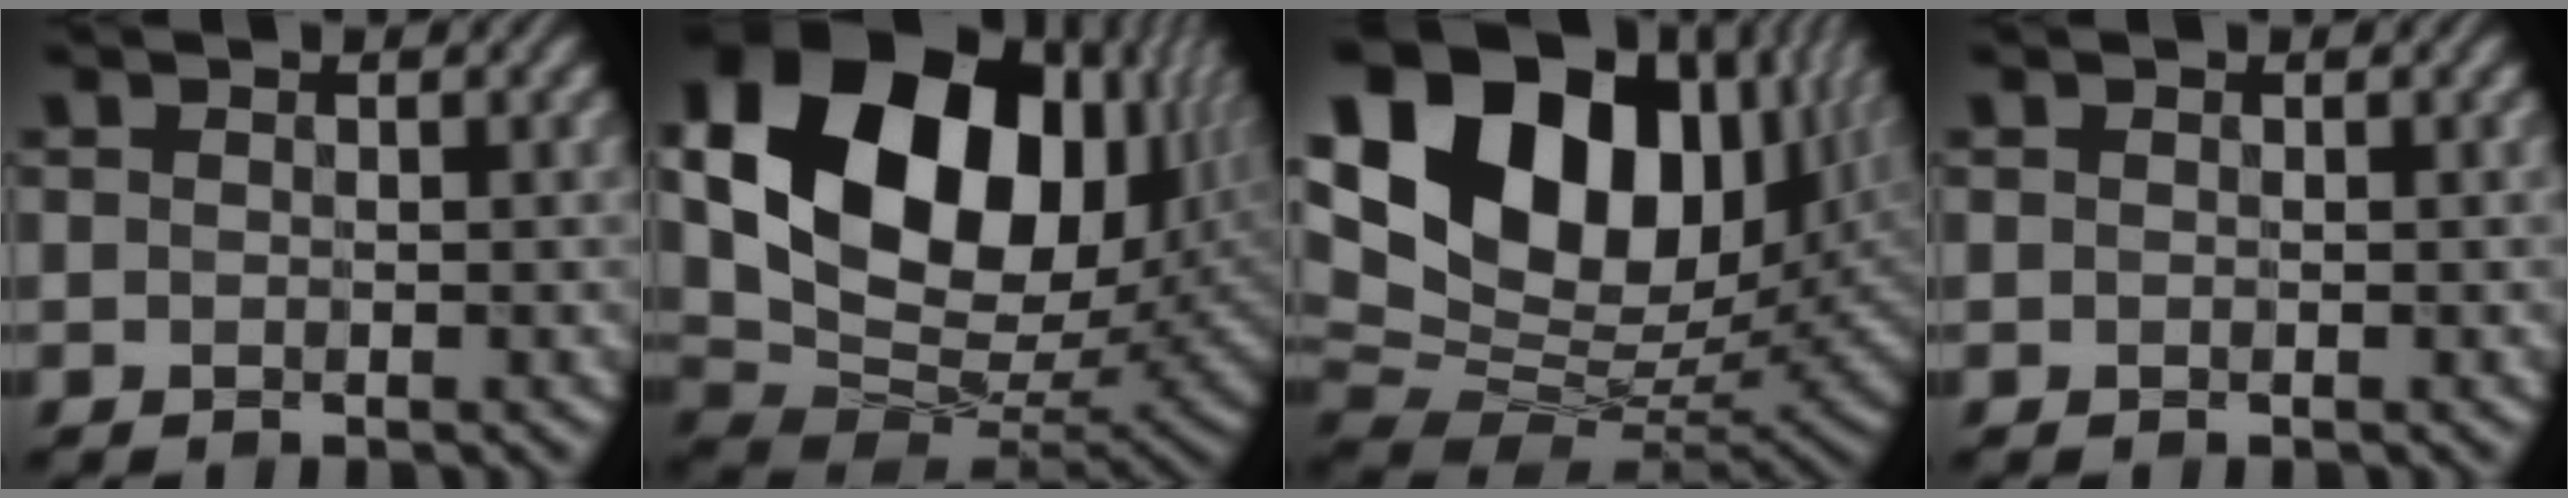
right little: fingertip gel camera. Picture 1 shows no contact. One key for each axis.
{"total": 20.0, "fx": 5.9, "fy": 13.2, "fz": 13.8, "tx": -0.280, "ty": 0.013, "tz": 0.111}
{"total": 20.3, "fx": 7.8, "fy": 13.0, "fz": 13.5, "tx": -0.267, "ty": 0.047, "tz": 0.131}
{"total": 0.0}